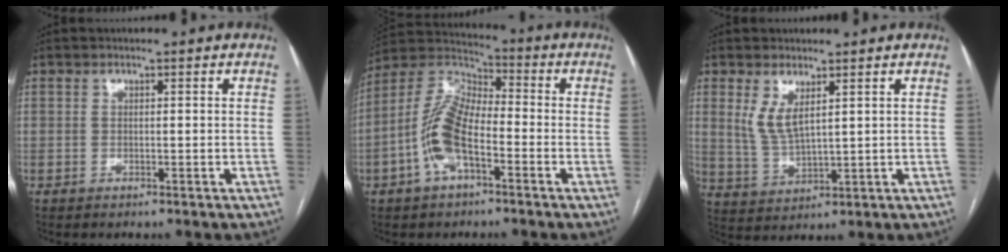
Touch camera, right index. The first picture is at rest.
{"total": 11.4, "force": [-3.7, 5.1, 9.5], "torque": [-0.211, 0.023, -0.076]}
{"total": 5.0, "force": [2.3, 1.7, 4.1], "torque": [-0.091, -0.008, 0.058]}